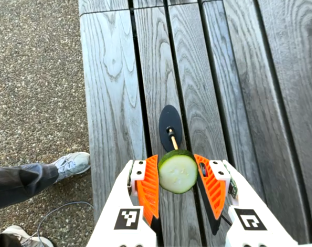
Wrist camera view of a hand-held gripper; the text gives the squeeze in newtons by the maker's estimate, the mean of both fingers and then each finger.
{"total": 12.1, "left": 12.8, "right": 11.5}